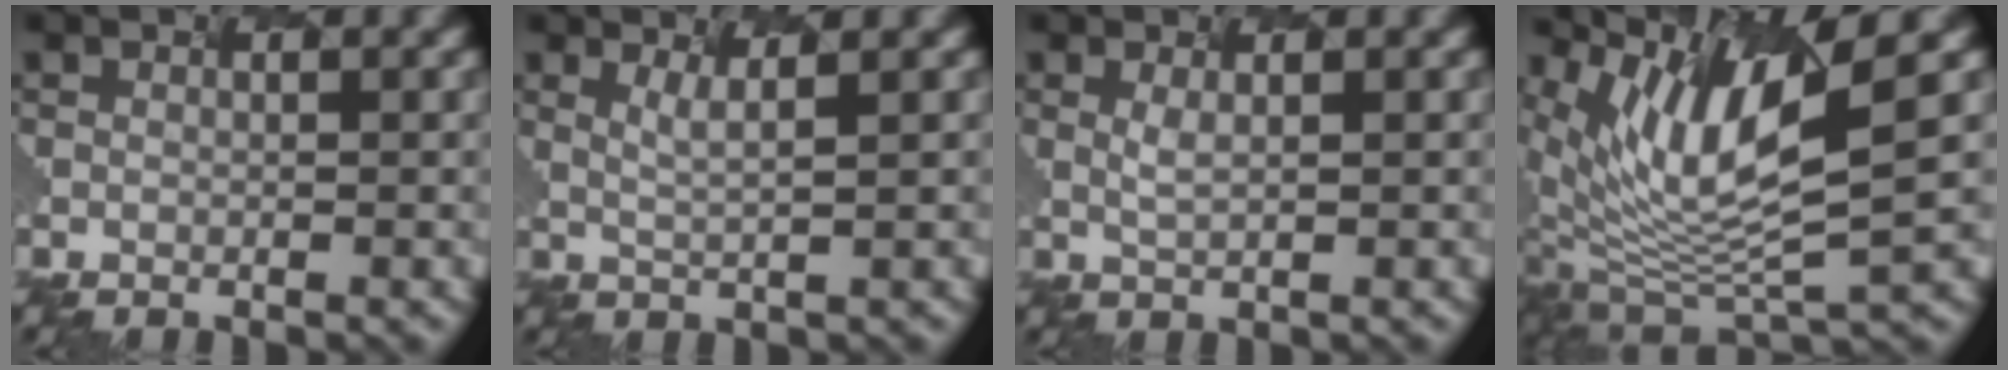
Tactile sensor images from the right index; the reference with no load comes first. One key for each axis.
{"total": 1.3, "fx": 0.6, "fy": -0.1, "fz": 1.2, "tx": -0.027, "ty": -0.005, "tz": 0.019}
{"total": 0.6, "fx": 0.0, "fy": 0.0, "fz": 0.6, "tx": -0.018, "ty": -0.002, "tz": 0.006}
{"total": 8.8, "fx": 3.4, "fy": 2.0, "fz": 7.9, "tx": -0.166, "ty": -0.005, "tz": 0.074}